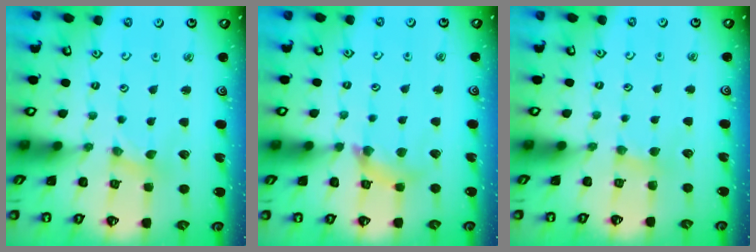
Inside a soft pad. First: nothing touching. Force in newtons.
{"total": 7.7, "press": 7.7, "slide": 0.9}
{"total": 3.2, "press": 3.1, "slide": 0.7}